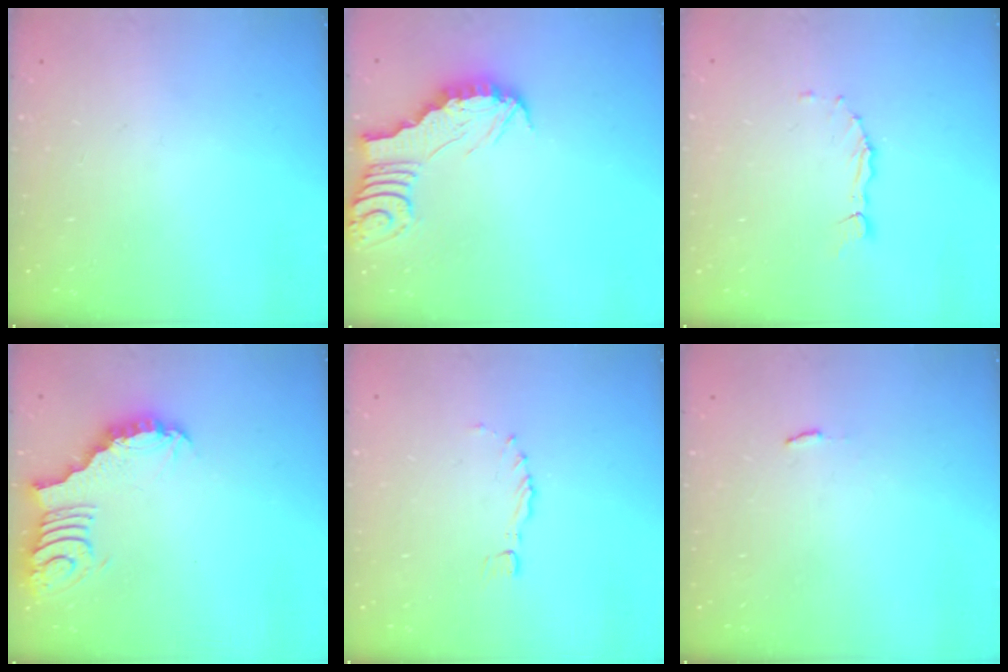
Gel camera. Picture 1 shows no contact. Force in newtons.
{"total": 2.6, "press": 2.6, "slide": 0.2}
{"total": 1.7, "press": 1.7, "slide": 0.2}
{"total": 3.8, "press": 3.7, "slide": 0.8}
{"total": 0.0}
{"total": 2.9, "press": 2.9, "slide": 0.3}